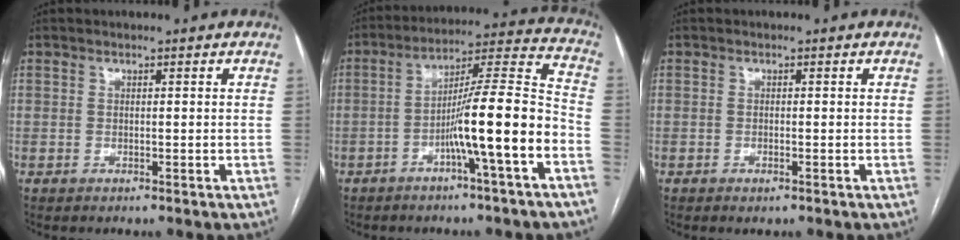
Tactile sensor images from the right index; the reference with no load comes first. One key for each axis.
{"total": 13.6, "fx": -5.0, "fy": -0.4, "fz": 12.6, "tx": -0.201, "ty": 0.019, "tz": -0.084}
{"total": 0.8, "fx": -0.5, "fy": 0.2, "fz": 0.6, "tx": -0.010, "ty": -0.002, "tz": -0.006}